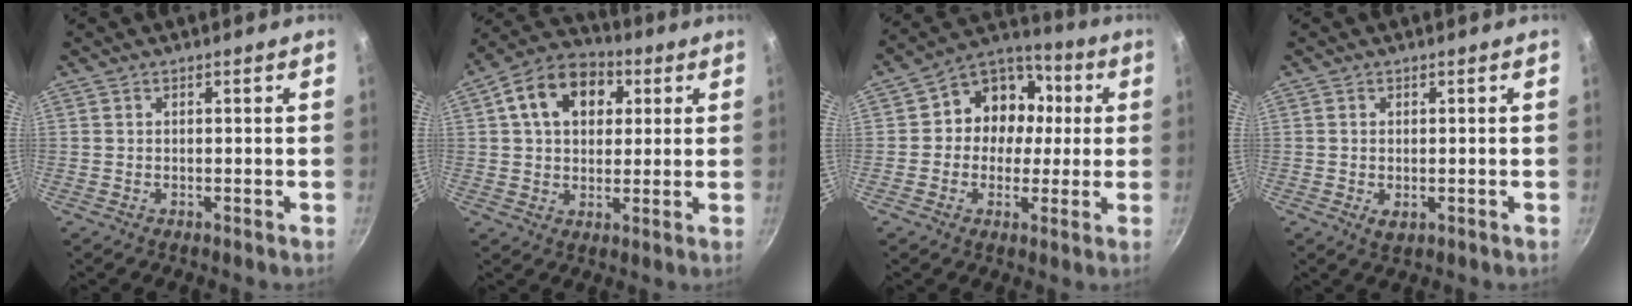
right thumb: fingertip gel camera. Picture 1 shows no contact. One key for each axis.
{"total": 13.8, "fx": 4.2, "fy": 9.9, "fz": 8.7, "tx": -0.121, "ty": 0.016, "tz": 0.053}
{"total": 12.8, "fx": 1.0, "fy": 11.1, "fz": 6.3, "tx": -0.050, "ty": 0.028, "tz": -0.006}
{"total": 2.2, "fx": -0.3, "fy": 1.4, "fz": 1.7, "tx": -0.028, "ty": -0.006, "tz": -0.002}